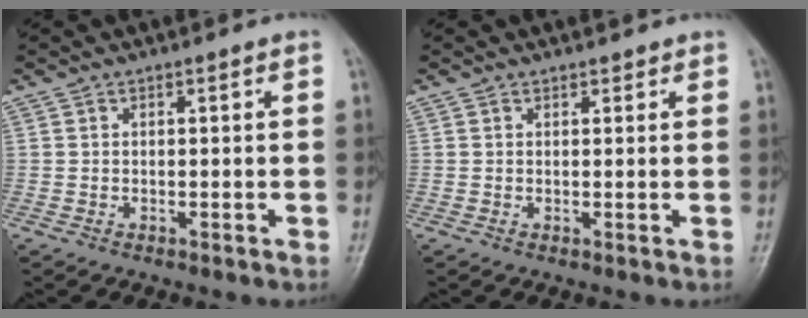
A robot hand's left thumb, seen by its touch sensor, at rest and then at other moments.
{"total": 1.1, "force": [0.9, 0.7, 0.0], "torque": [0.012, -0.006, 0.007]}